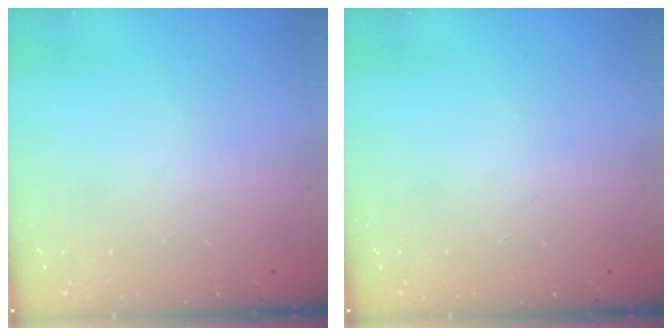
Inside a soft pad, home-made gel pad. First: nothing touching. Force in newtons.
{"total": 0.0}